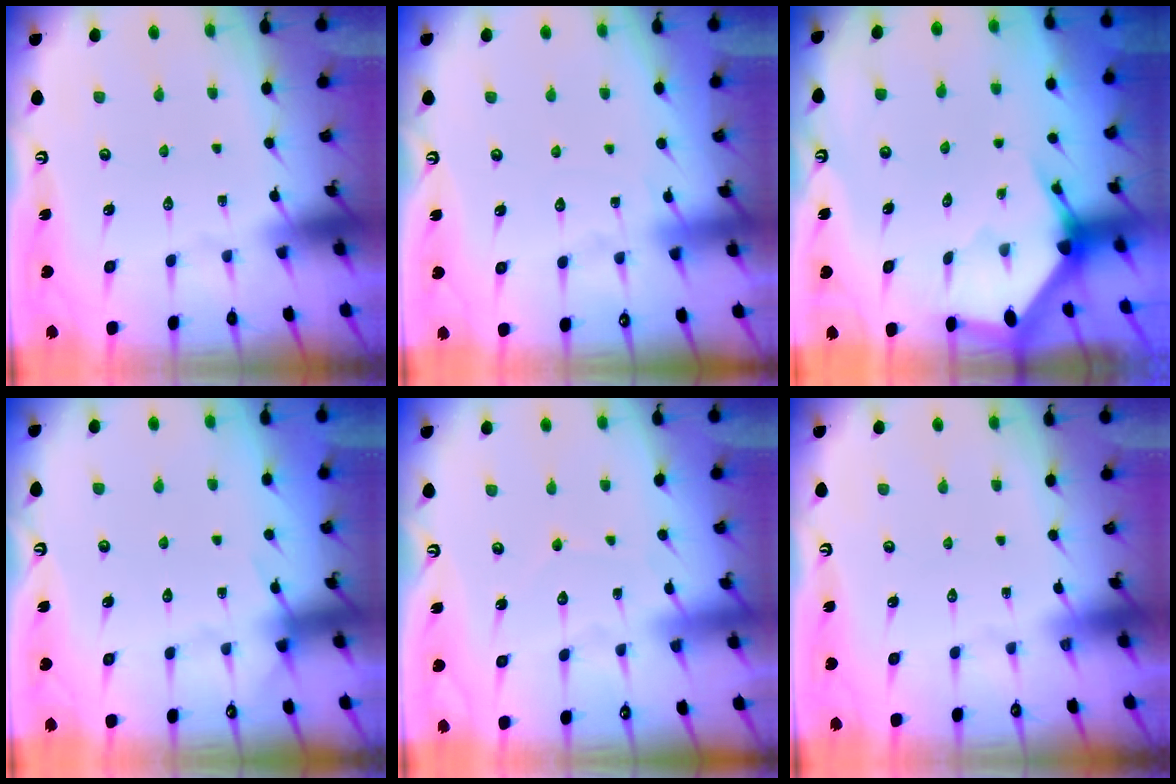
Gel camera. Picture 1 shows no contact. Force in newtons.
{"total": 5.7, "press": 5.7, "slide": 0.7}
{"total": 2.9, "press": 2.9, "slide": 0.2}
{"total": 4.0, "press": 4.0, "slide": 0.6}
{"total": 3.7, "press": 3.7, "slide": 0.5}
{"total": 0.0}